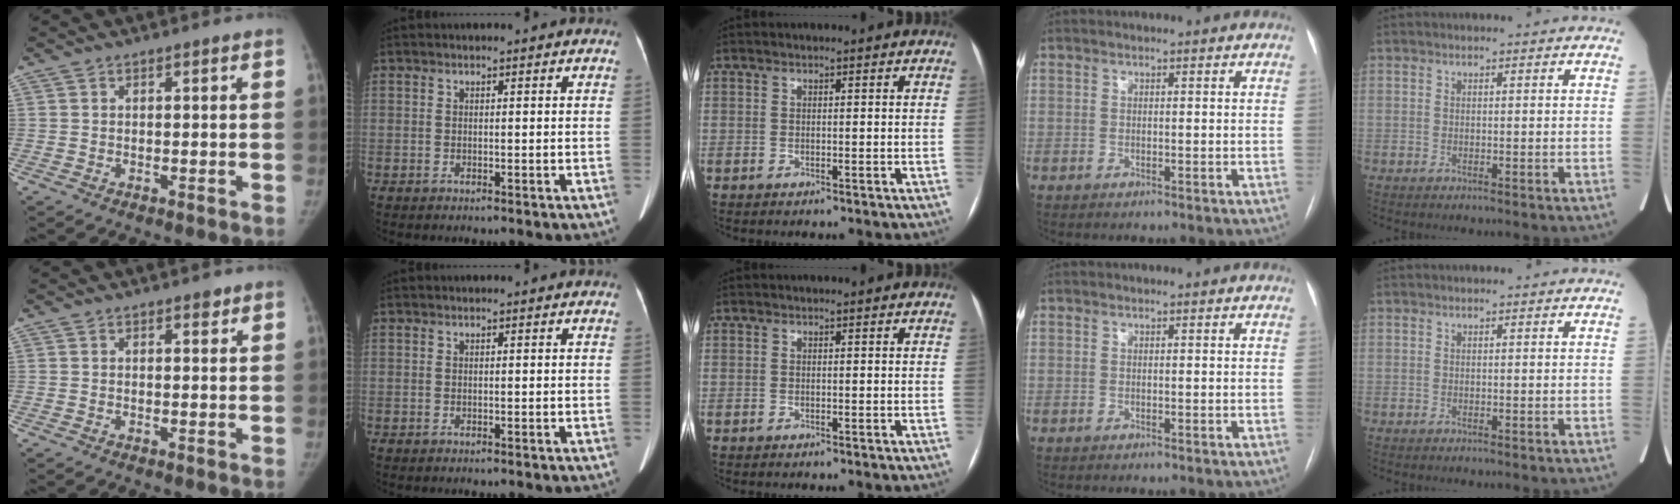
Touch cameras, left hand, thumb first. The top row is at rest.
{"thumb": {"total": 1.1, "force": [0.8, 0.5, 0.5], "torque": [0.001, -0.004, 0.008]}}